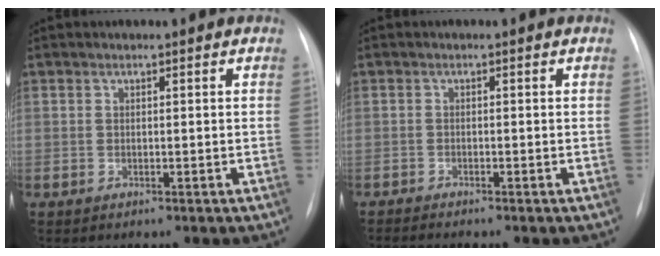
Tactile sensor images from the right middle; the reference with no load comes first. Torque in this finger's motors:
{"motor_torque": [0.15, -0.22, 0.06, 0.01]}